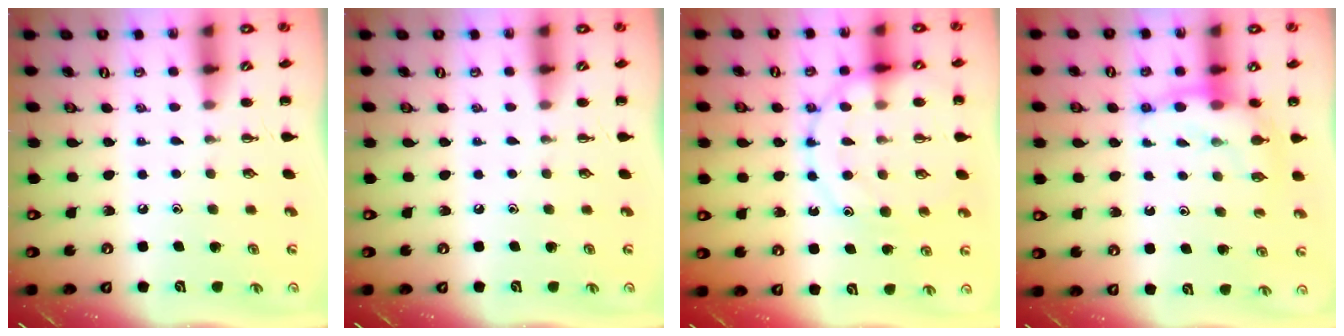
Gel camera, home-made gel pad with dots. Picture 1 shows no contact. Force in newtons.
{"total": 0.0}
{"total": 14.9, "press": 14.8, "slide": 1.8}
{"total": 10.2, "press": 10.1, "slide": 1.6}